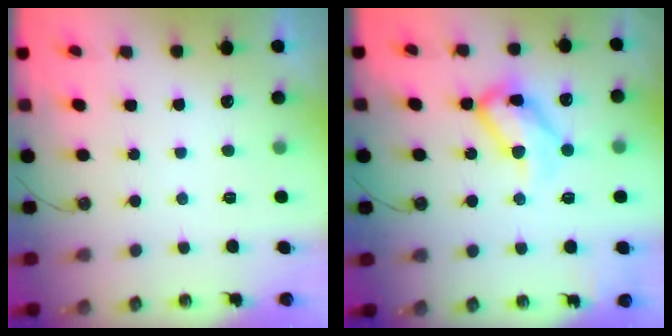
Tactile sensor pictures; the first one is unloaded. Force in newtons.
{"total": 15.8, "press": 15.7, "slide": 1.1}